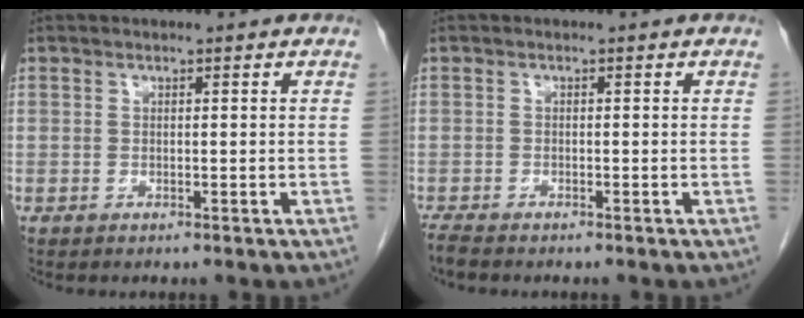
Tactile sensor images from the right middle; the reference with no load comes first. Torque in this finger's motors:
{"motor_torque": [0.06, -0.04, -0.03, 0.00]}